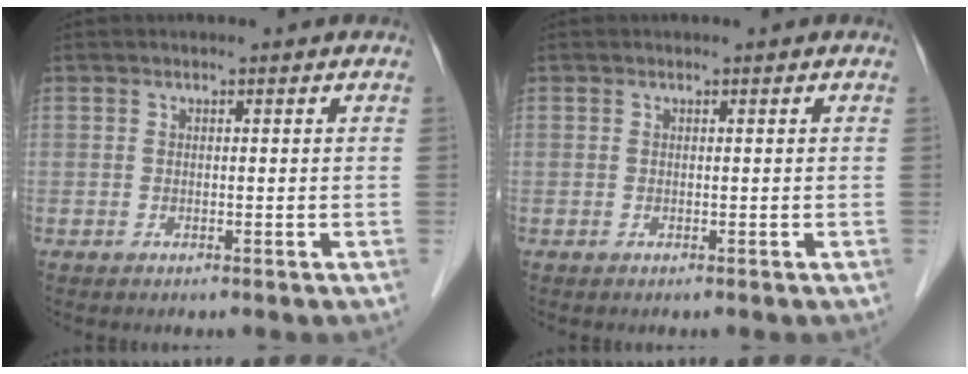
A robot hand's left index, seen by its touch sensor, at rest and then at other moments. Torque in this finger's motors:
{"motor_torque": [0.00, 0.00, 0.00, 0.00]}